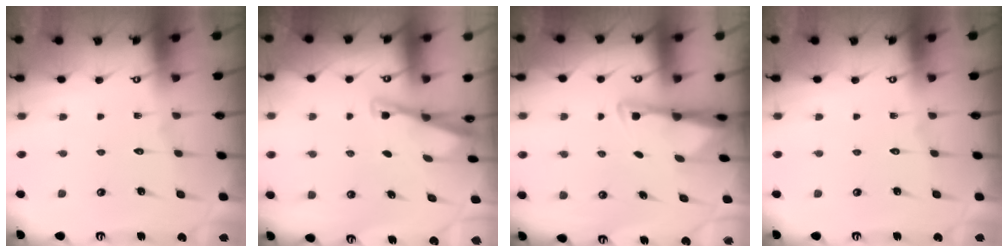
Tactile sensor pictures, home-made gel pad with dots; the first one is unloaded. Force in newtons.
{"total": 2.7, "press": 2.7, "slide": 0.3}
{"total": 3.0, "press": 2.9, "slide": 0.6}
{"total": 0.0}